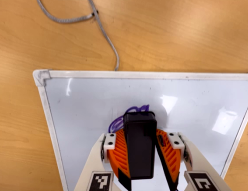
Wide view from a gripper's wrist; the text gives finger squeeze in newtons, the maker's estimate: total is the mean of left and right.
{"total": 14.1, "left": 16.6, "right": 11.7}